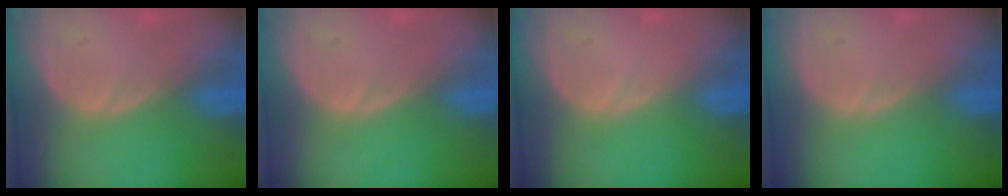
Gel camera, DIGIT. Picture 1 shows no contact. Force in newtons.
{"total": 0.0}
{"total": 0.0}
{"total": 0.0}